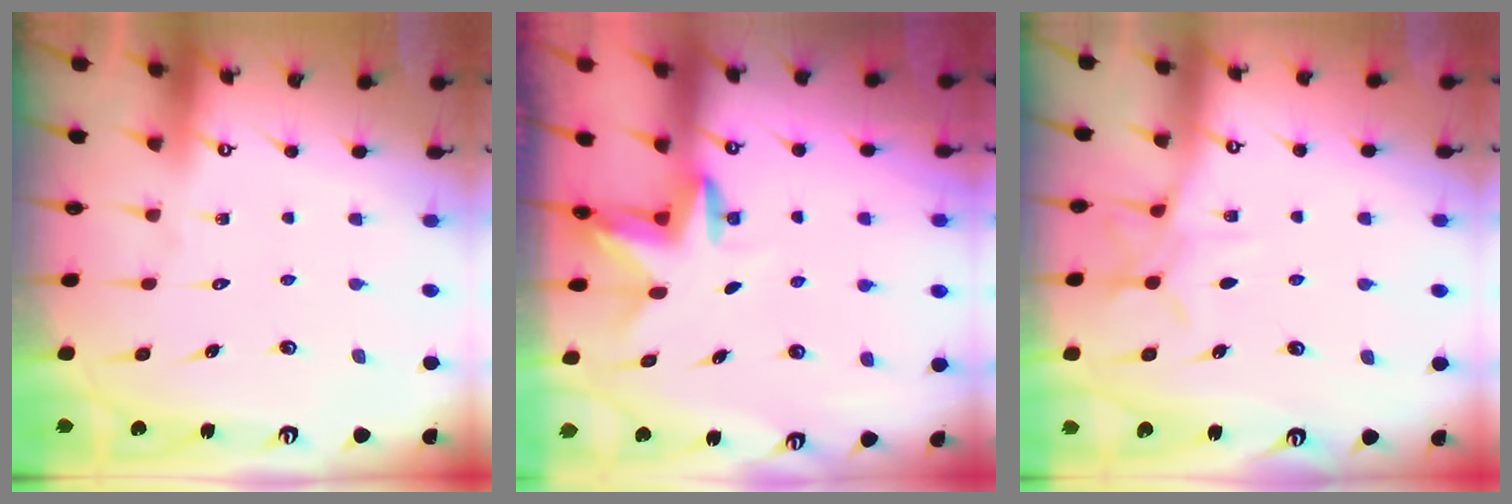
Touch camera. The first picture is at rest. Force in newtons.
{"total": 3.4, "press": 3.3, "slide": 0.4}
{"total": 7.1, "press": 7.1, "slide": 0.5}